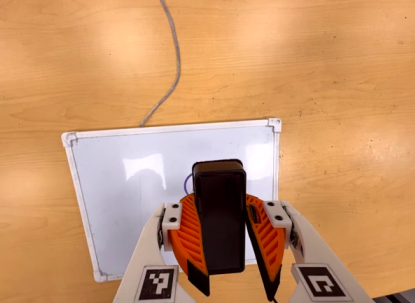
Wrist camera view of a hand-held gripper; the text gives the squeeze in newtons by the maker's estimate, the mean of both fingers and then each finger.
{"total": 11.8, "left": 12.0, "right": 11.6}